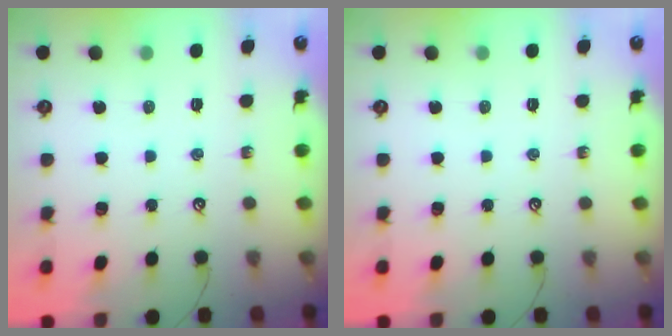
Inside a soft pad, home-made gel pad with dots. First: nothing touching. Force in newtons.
{"total": 0.0}